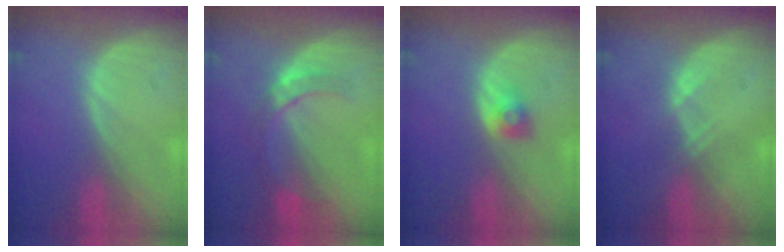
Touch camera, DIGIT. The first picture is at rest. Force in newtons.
{"total": 4.7, "press": 4.6, "slide": 1.0}
{"total": 2.5, "press": 2.3, "slide": 0.9}
{"total": 1.1, "press": 1.0, "slide": 0.2}